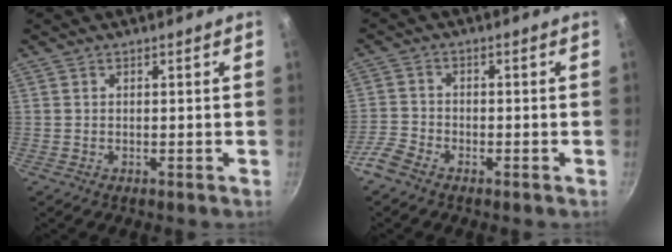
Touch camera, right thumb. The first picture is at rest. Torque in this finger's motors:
{"motor_torque": [1.21, -0.07, 0.40, -0.94, 0.16]}